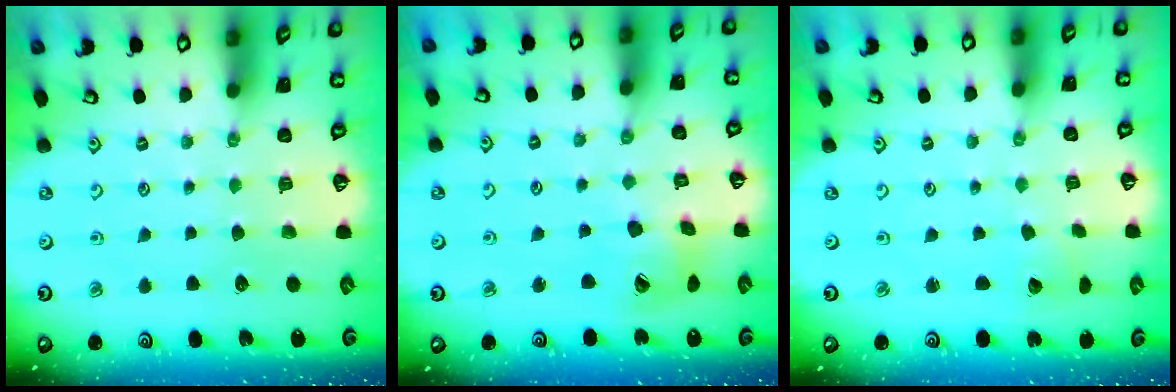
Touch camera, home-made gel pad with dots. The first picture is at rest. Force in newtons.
{"total": 13.7, "press": 13.6, "slide": 1.9}
{"total": 1.4, "press": 1.3, "slide": 0.2}